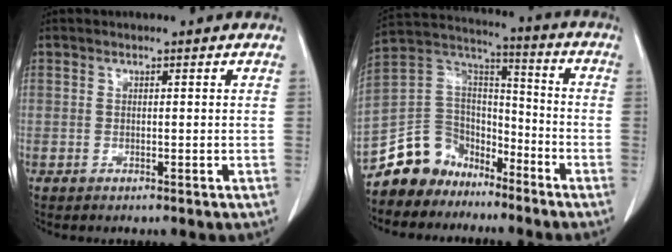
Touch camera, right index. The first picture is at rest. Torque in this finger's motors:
{"motor_torque": [-0.76, -0.60, -0.88, -0.21]}